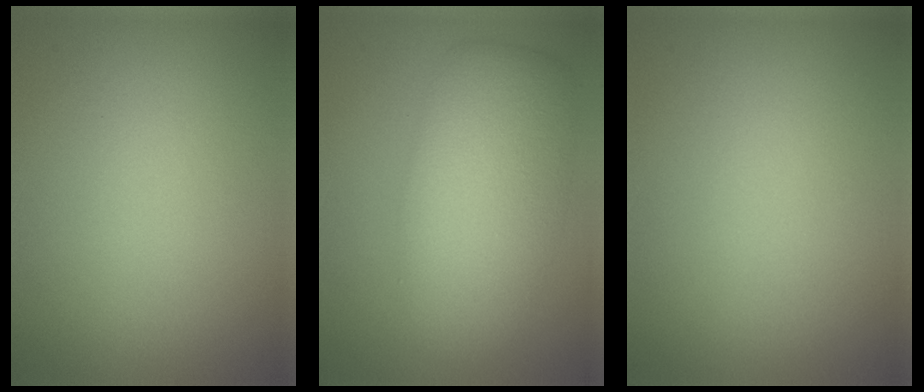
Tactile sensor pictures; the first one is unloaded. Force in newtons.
{"total": 7.5, "press": 7.5, "slide": 0.3}
{"total": 0.0}